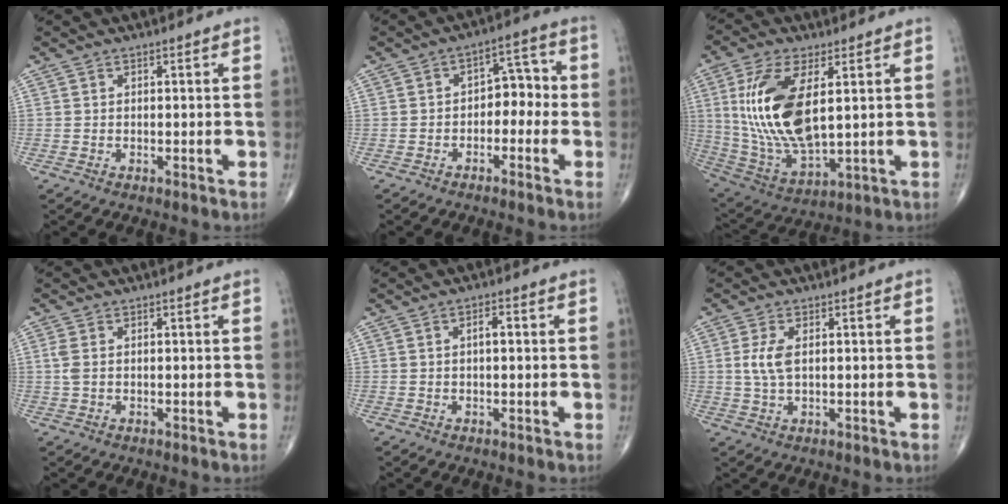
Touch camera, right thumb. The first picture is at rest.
{"total": 6.2, "force": [-1.4, 4.1, 4.5], "torque": [-0.031, 0.037, -0.034]}
{"total": 18.2, "force": [3.7, 8.2, 15.9], "torque": [-0.323, -0.022, 0.082]}
{"total": 1.8, "force": [0.3, 1.0, 1.5], "torque": [-0.048, 0.006, 0.007]}
{"total": 2.0, "force": [0.2, 0.8, 1.8], "torque": [-0.029, 0.005, 0.001]}
{"total": 4.2, "force": [0.6, 2.0, 3.7], "torque": [-0.087, 0.000, 0.014]}